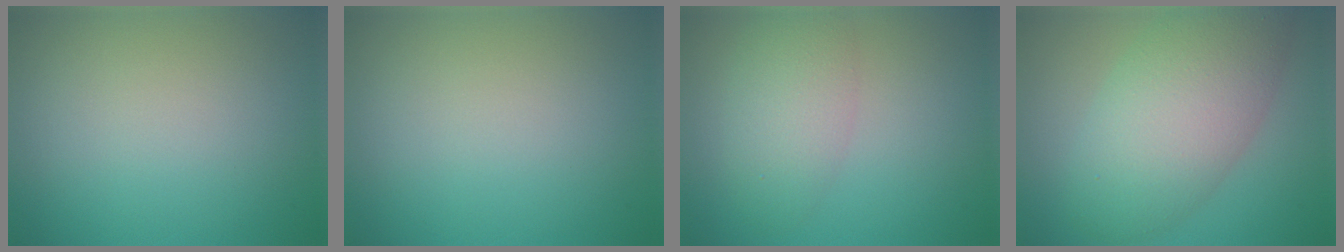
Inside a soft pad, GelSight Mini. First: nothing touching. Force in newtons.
{"total": 0.0}
{"total": 3.9, "press": 3.9, "slide": 0.2}
{"total": 8.2, "press": 8.2, "slide": 0.3}